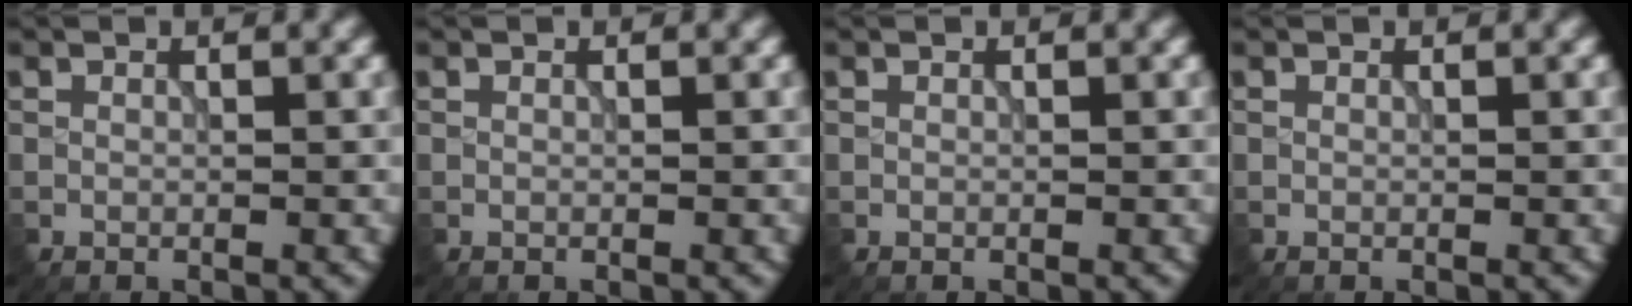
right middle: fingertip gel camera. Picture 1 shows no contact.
{"total": 0.0}
{"total": 0.0}
{"total": 0.0}